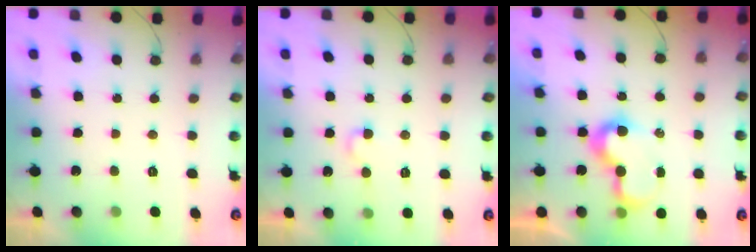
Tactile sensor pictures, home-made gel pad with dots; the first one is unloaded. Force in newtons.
{"total": 4.0, "press": 3.9, "slide": 0.4}
{"total": 8.7, "press": 8.7, "slide": 0.2}